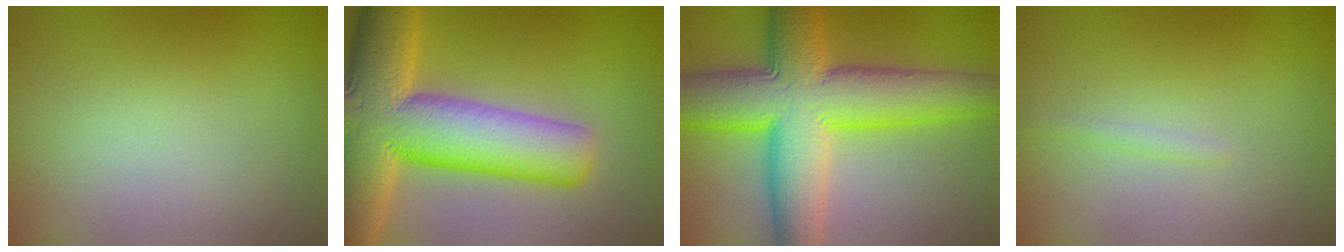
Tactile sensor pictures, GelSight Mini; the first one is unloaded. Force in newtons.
{"total": 13.5, "press": 13.5, "slide": 0.7}
{"total": 11.6, "press": 11.6, "slide": 0.2}
{"total": 0.6, "press": 0.6, "slide": 0.0}